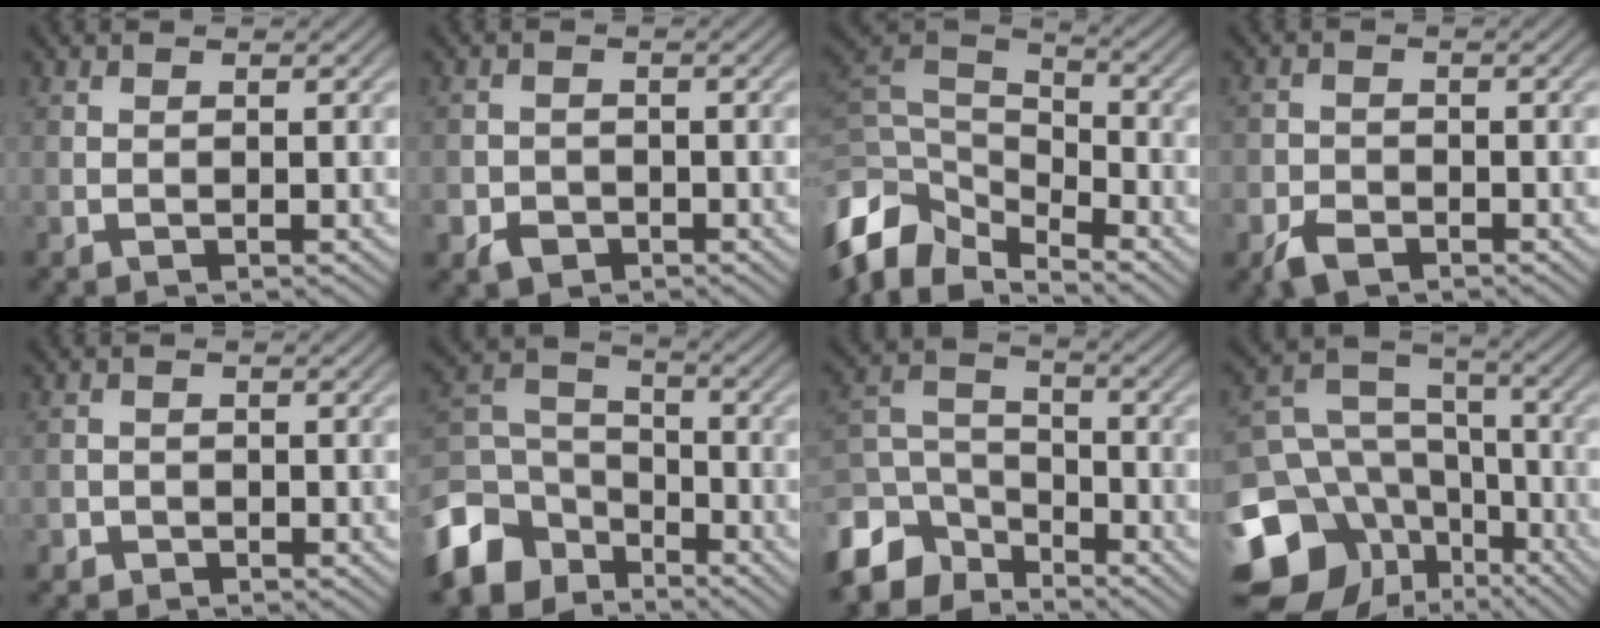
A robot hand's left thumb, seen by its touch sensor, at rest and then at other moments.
{"total": 2.6, "force": [-1.5, 1.9, 0.8], "torque": [-0.014, -0.006, -0.034]}
{"total": 9.6, "force": [-5.3, 5.0, 6.2], "torque": [-0.147, 0.000, -0.113]}
{"total": 3.4, "force": [-2.3, 2.1, 1.4], "torque": [-0.029, -0.007, -0.051]}
{"total": 1.3, "force": [-0.8, 1.0, 0.0], "torque": [0.007, 0.000, -0.018]}
{"total": 11.1, "force": [-6.7, 7.4, 4.9], "torque": [-0.131, -0.012, -0.148]}
{"total": 9.0, "force": [-6.3, 5.1, 3.8], "torque": [-0.094, -0.008, -0.143]}
{"total": 16.5, "force": [-6.9, 12.8, 7.8], "torque": [-0.218, -0.024, -0.110]}